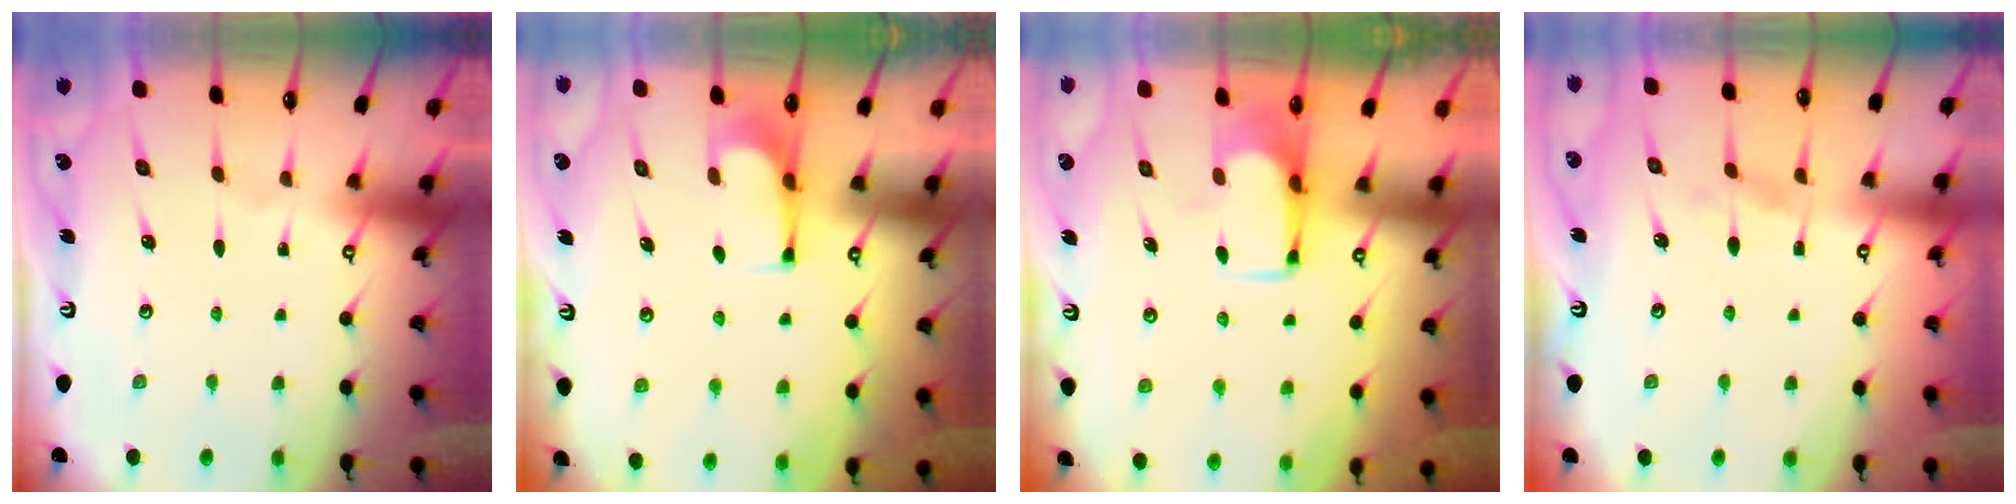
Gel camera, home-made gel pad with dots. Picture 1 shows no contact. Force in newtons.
{"total": 2.1, "press": 1.9, "slide": 0.8}
{"total": 0.0}
{"total": 1.2, "press": 0.8, "slide": 0.9}